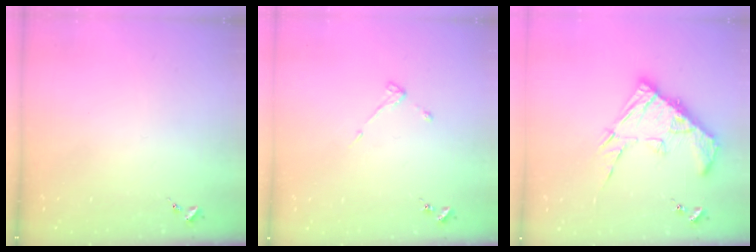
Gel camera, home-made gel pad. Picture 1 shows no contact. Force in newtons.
{"total": 3.0, "press": 3.0, "slide": 0.6}
{"total": 15.9, "press": 15.8, "slide": 1.5}